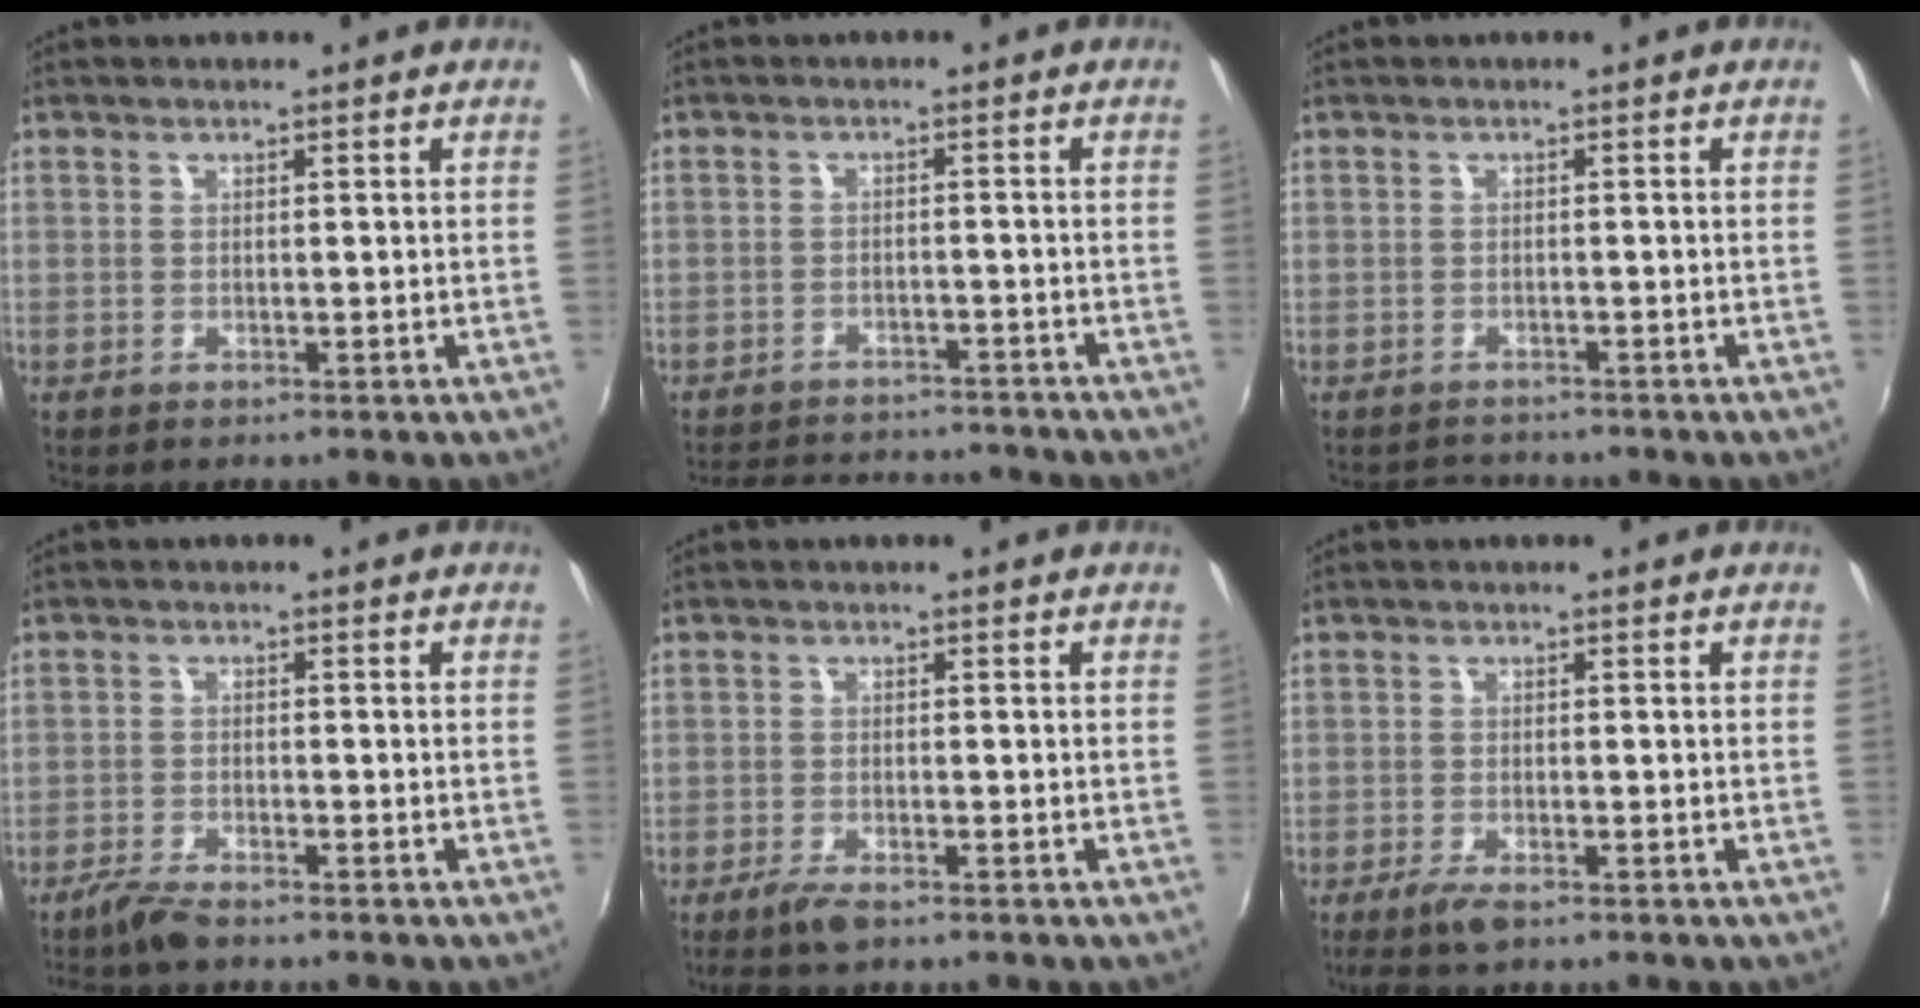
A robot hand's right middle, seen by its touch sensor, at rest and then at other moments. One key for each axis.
{"total": 12.7, "fx": -11.5, "fy": 3.6, "fz": 4.1, "tx": -0.094, "ty": 0.011, "tz": -0.157}
{"total": 2.4, "fx": -2.3, "fy": 0.6, "fz": -0.2, "tx": -0.007, "ty": 0.003, "tz": -0.041}
{"total": 4.1, "fx": -3.7, "fy": 0.6, "fz": 1.8, "tx": -0.058, "ty": -0.008, "tz": -0.074}
{"total": 3.3, "fx": -2.5, "fy": 0.8, "fz": 2.0, "tx": -0.053, "ty": -0.007, "tz": -0.051}
{"total": 3.7, "fx": -2.7, "fy": 0.9, "fz": 2.3, "tx": -0.059, "ty": -0.011, "tz": -0.053}